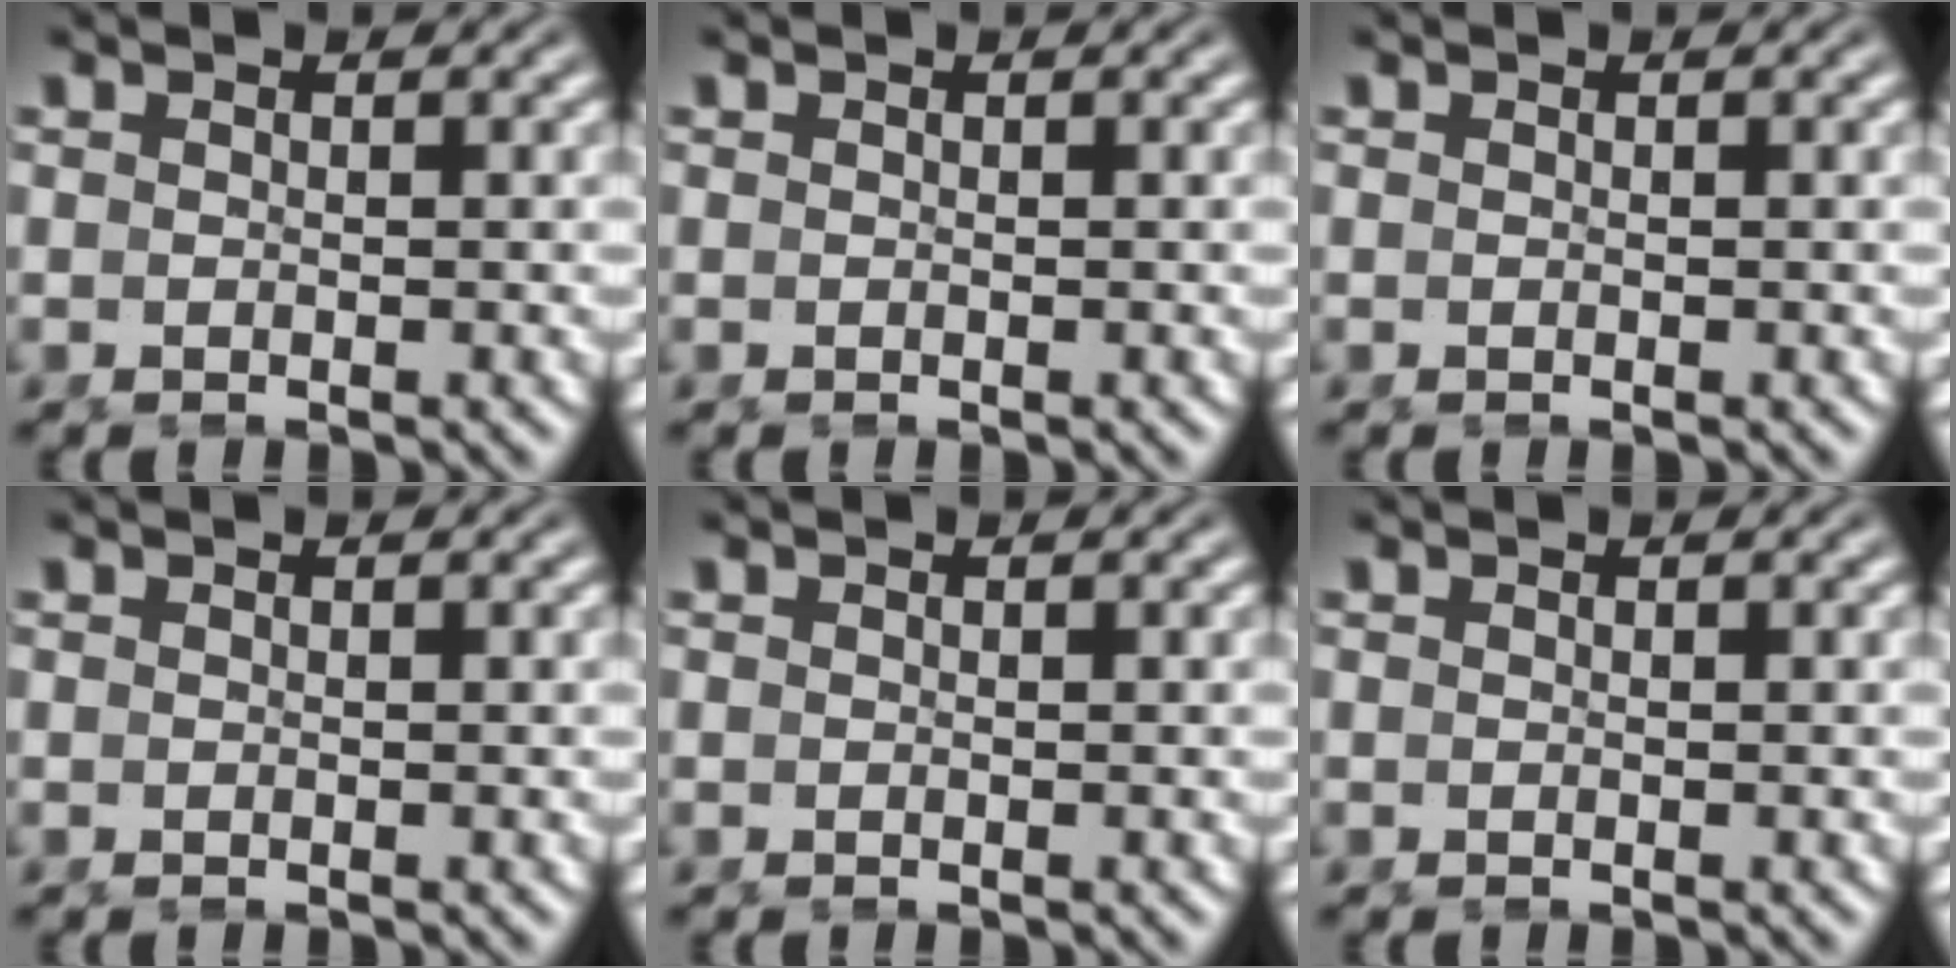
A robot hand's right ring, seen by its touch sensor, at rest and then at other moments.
{"total": 0.0}
{"total": 0.0}
{"total": 0.0}
{"total": 0.0}
{"total": 0.0}